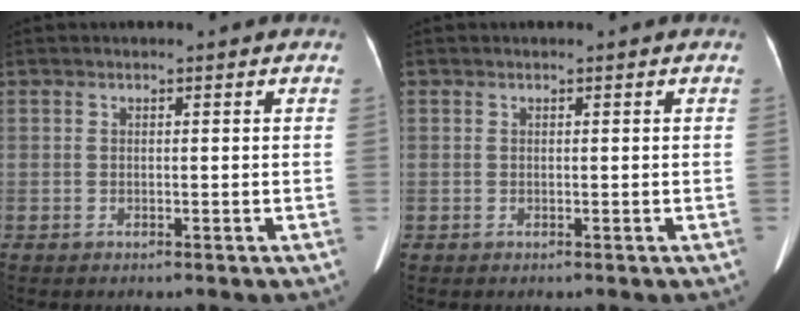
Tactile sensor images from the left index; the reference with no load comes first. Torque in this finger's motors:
{"motor_torque": [0.19, -0.06, -0.02, -0.01]}